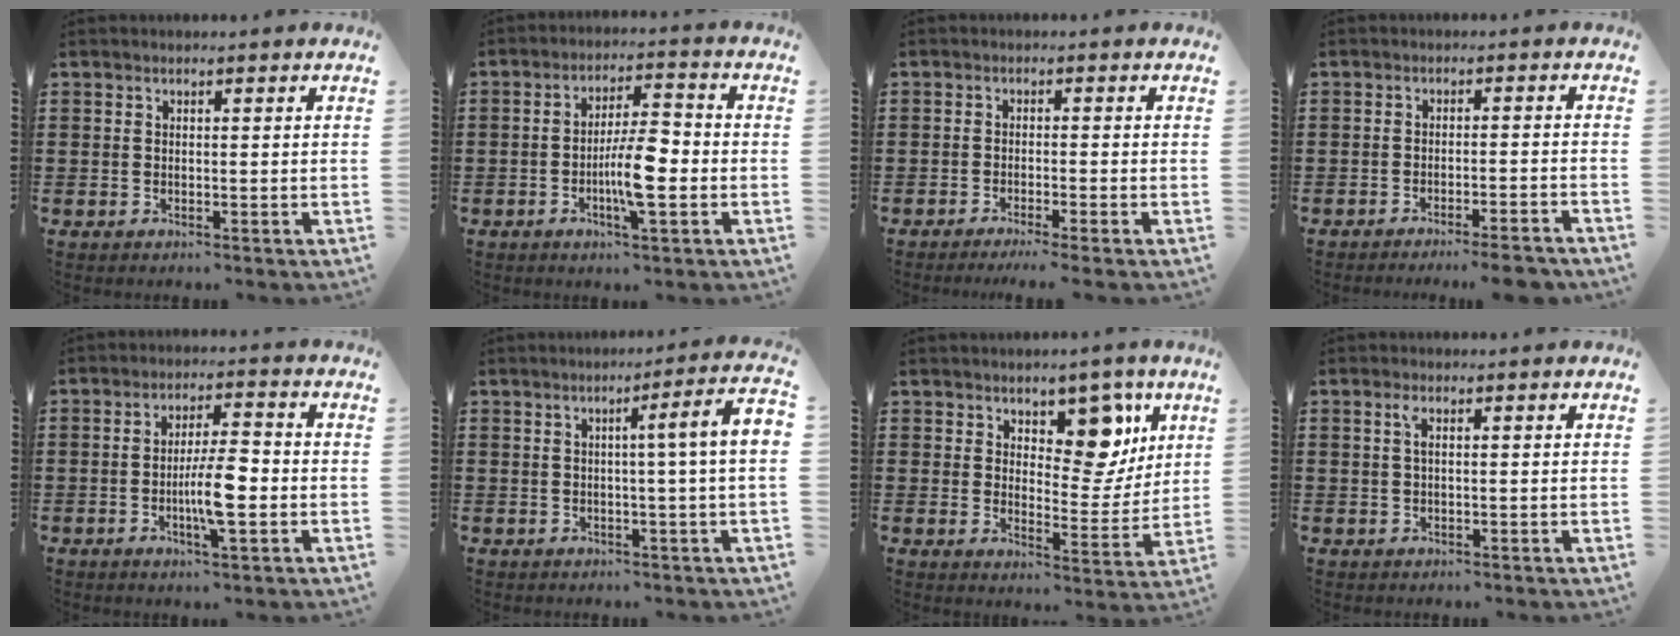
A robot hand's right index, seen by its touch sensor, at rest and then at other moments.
{"total": 7.6, "force": [-2.0, 1.9, 7.1], "torque": [-0.135, 0.000, -0.038]}
{"total": 1.5, "force": [-1.2, -0.3, 0.8], "torque": [-0.014, -0.003, -0.023]}
{"total": 3.5, "force": [-3.2, -0.2, 1.5], "torque": [-0.025, -0.004, -0.062]}
{"total": 7.1, "force": [-1.6, 1.3, 6.7], "torque": [-0.128, -0.004, -0.033]}
{"total": 5.9, "force": [0.5, -0.6, 5.8], "torque": [-0.091, -0.013, -0.001]}
{"total": 6.9, "force": [4.4, 4.0, 3.6], "torque": [-0.059, -0.013, 0.072]}
{"total": 1.5, "force": [0.4, 0.3, 1.5], "torque": [-0.029, 0.003, 0.006]}